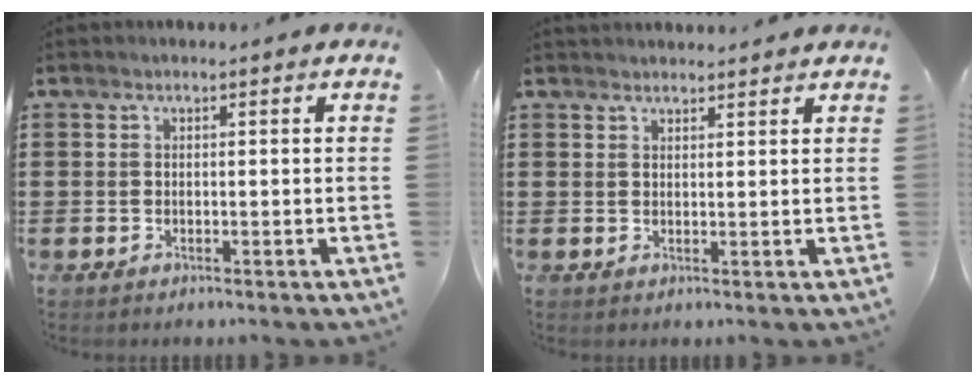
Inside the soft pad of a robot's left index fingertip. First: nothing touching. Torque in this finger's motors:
{"motor_torque": [2.14, 0.00, -1.05, -0.05]}